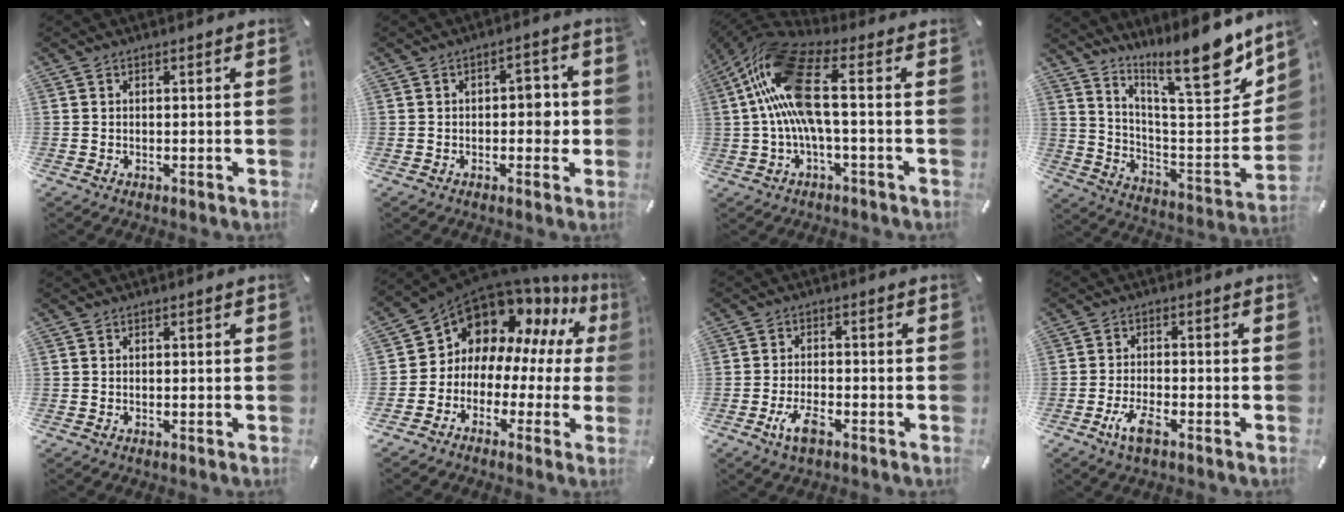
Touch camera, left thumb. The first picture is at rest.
{"total": 4.9, "force": [-0.3, 2.9, 3.9], "torque": [-0.048, 0.003, -0.012]}
{"total": 16.8, "force": [1.5, 5.8, 15.7], "torque": [-0.327, -0.008, 0.021]}
{"total": 20.2, "force": [15.7, 3.6, 12.1], "torque": [-0.182, -0.126, 0.253]}
{"total": 0.0}
{"total": 11.9, "force": [8.3, 7.9, 3.1], "torque": [-0.070, -0.088, 0.149]}
{"total": 5.0, "force": [-2.8, 1.8, 3.8], "torque": [-0.083, 0.003, -0.054]}
{"total": 5.1, "force": [-2.8, 1.6, 4.0], "torque": [-0.087, 0.000, -0.053]}